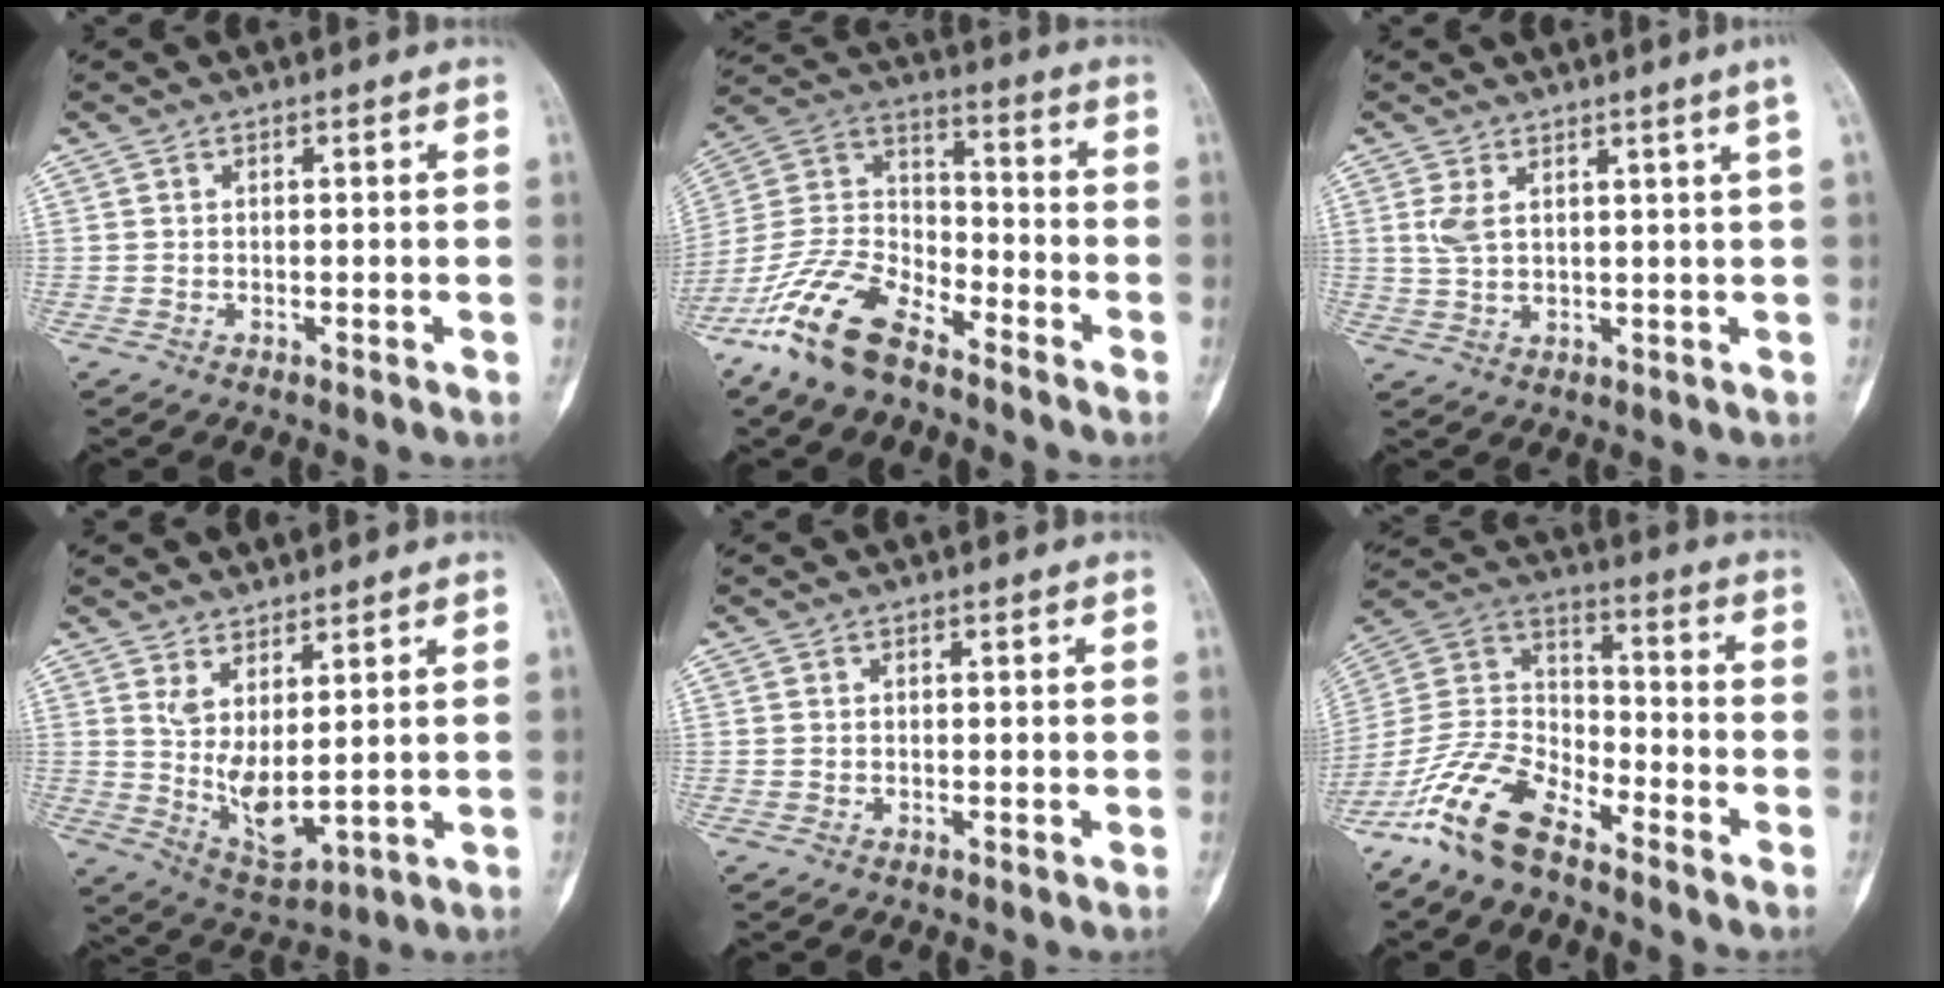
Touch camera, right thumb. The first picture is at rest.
{"total": 16.0, "force": [-11.3, 6.9, 9.0], "torque": [-0.176, 0.063, -0.222]}
{"total": 5.9, "force": [2.7, 0.1, 5.3], "torque": [-0.098, -0.016, 0.055]}
{"total": 7.7, "force": [2.3, 2.9, 6.8], "torque": [-0.125, -0.039, 0.060]}
{"total": 0.0}
{"total": 14.1, "force": [-10.4, 5.6, 7.7], "torque": [-0.148, 0.067, -0.211]}